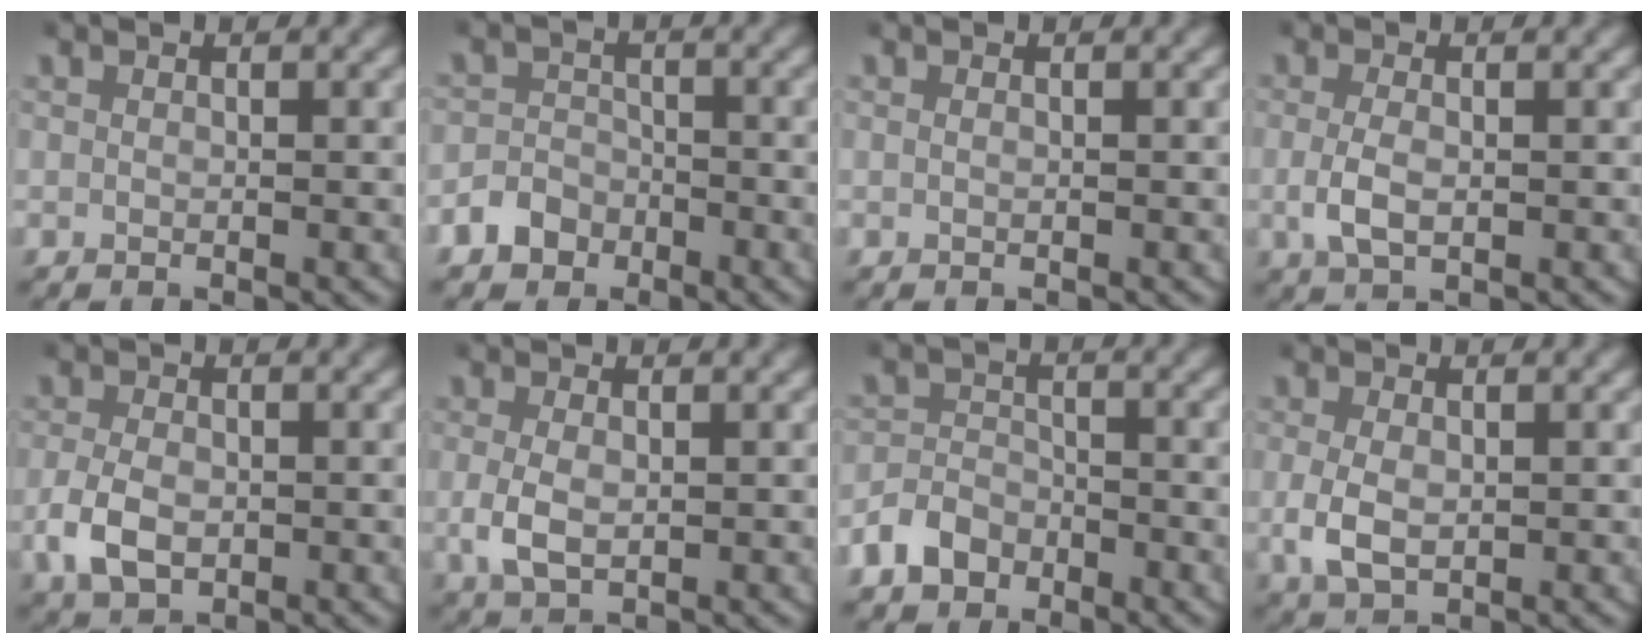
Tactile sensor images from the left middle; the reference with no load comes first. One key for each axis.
{"total": 4.0, "fx": -2.6, "fy": 3.0, "fz": 0.5, "tx": -0.012, "ty": -0.003, "tz": -0.050}
{"total": 0.0}
{"total": 2.6, "fx": -0.3, "fy": 1.3, "fz": 2.2, "tx": -0.057, "ty": -0.009, "tz": 0.000}
{"total": 4.0, "fx": -1.1, "fy": 2.7, "fz": 2.7, "tx": -0.066, "ty": -0.012, "tz": -0.013}
{"total": 3.2, "fx": -0.3, "fy": 1.9, "fz": 2.5, "tx": -0.067, "ty": -0.012, "tz": 0.003}
{"total": 4.0, "fx": -2.8, "fy": 2.7, "fz": 0.9, "tx": -0.020, "ty": -0.001, "tz": -0.054}
{"total": 3.7, "fx": -0.5, "fy": 2.4, "fz": 2.8, "tx": -0.073, "ty": -0.013, "tz": 0.003}